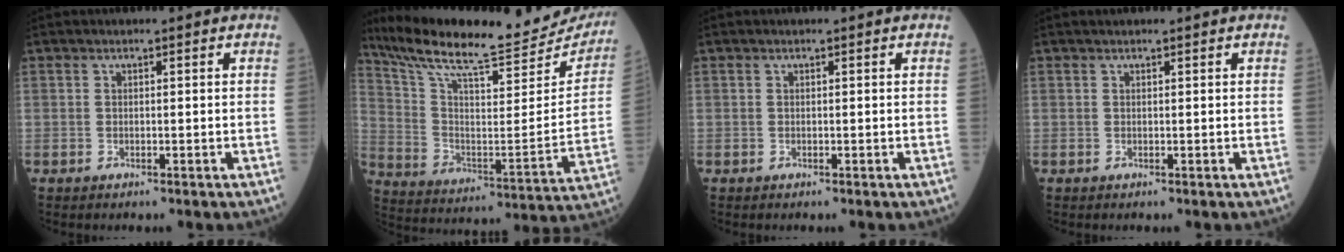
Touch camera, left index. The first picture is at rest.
{"total": 26.9, "force": [24.3, 4.5, 10.6], "torque": [-0.182, -0.061, 0.344]}
{"total": 0.0}
{"total": 1.3, "force": [1.2, 0.1, 0.6], "torque": [-0.008, 0.021, 0.019]}